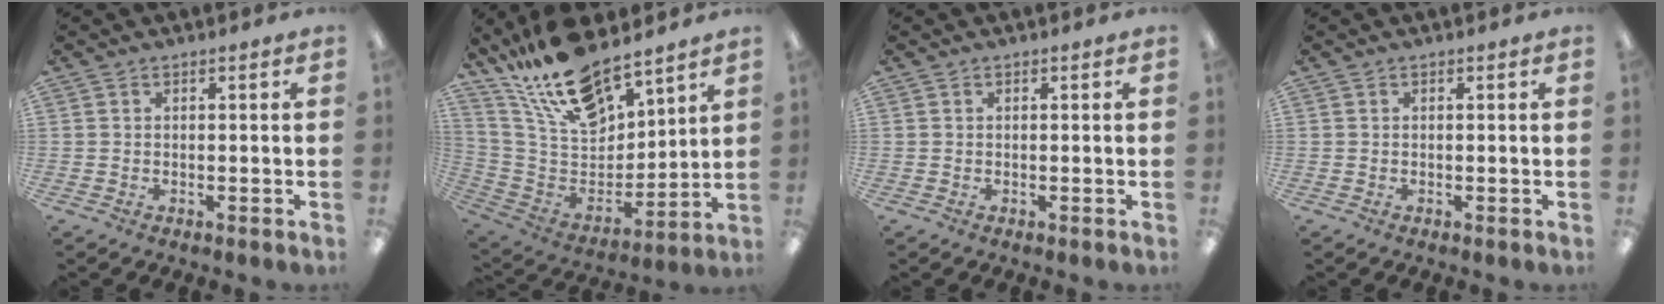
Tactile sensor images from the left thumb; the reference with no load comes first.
{"total": 19.7, "force": [16.2, 6.9, 8.8], "torque": [-0.178, -0.101, 0.290]}
{"total": 0.0}
{"total": 0.0}